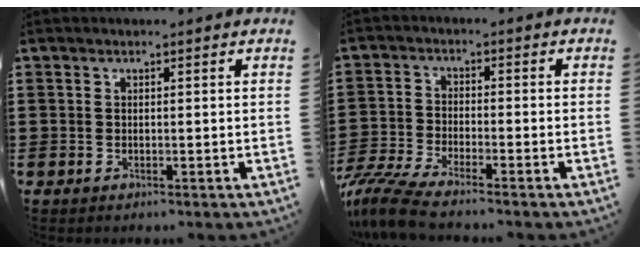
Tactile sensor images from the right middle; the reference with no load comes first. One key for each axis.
{"total": 6.5, "fx": -5.6, "fy": 0.5, "fz": 3.1, "tx": -0.088, "ty": -0.014, "tz": -0.115}